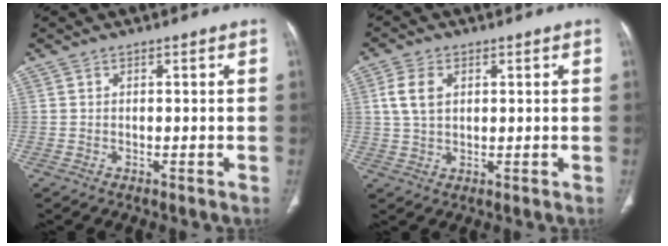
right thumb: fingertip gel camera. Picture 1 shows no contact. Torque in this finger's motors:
{"motor_torque": [0.02, 0.02, 0.17, -0.14, 0.04]}